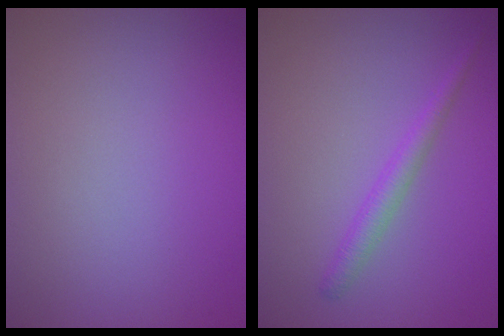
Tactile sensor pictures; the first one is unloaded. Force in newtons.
{"total": 1.7, "press": 1.7, "slide": 0.2}